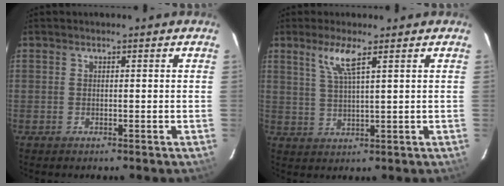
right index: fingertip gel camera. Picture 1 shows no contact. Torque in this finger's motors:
{"motor_torque": [0.61, 0.38, 0.26, 0.08]}